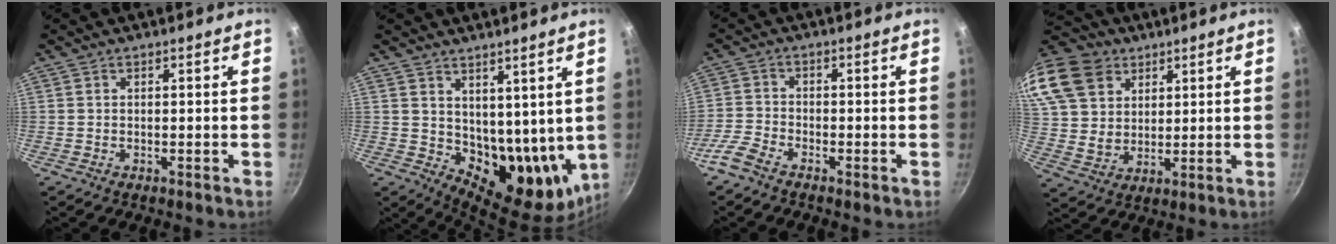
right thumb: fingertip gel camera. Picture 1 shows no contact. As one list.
[{"total": 13.9, "force": [5.1, 8.5, 9.7], "torque": [-0.097, -0.046, 0.102]}, {"total": 4.5, "force": [-3.4, 2.1, 2.1], "torque": [-0.052, 0.023, -0.080]}, {"total": 21.7, "force": [11.5, 16.0, 9.3], "torque": [-0.210, 0.006, 0.225]}]